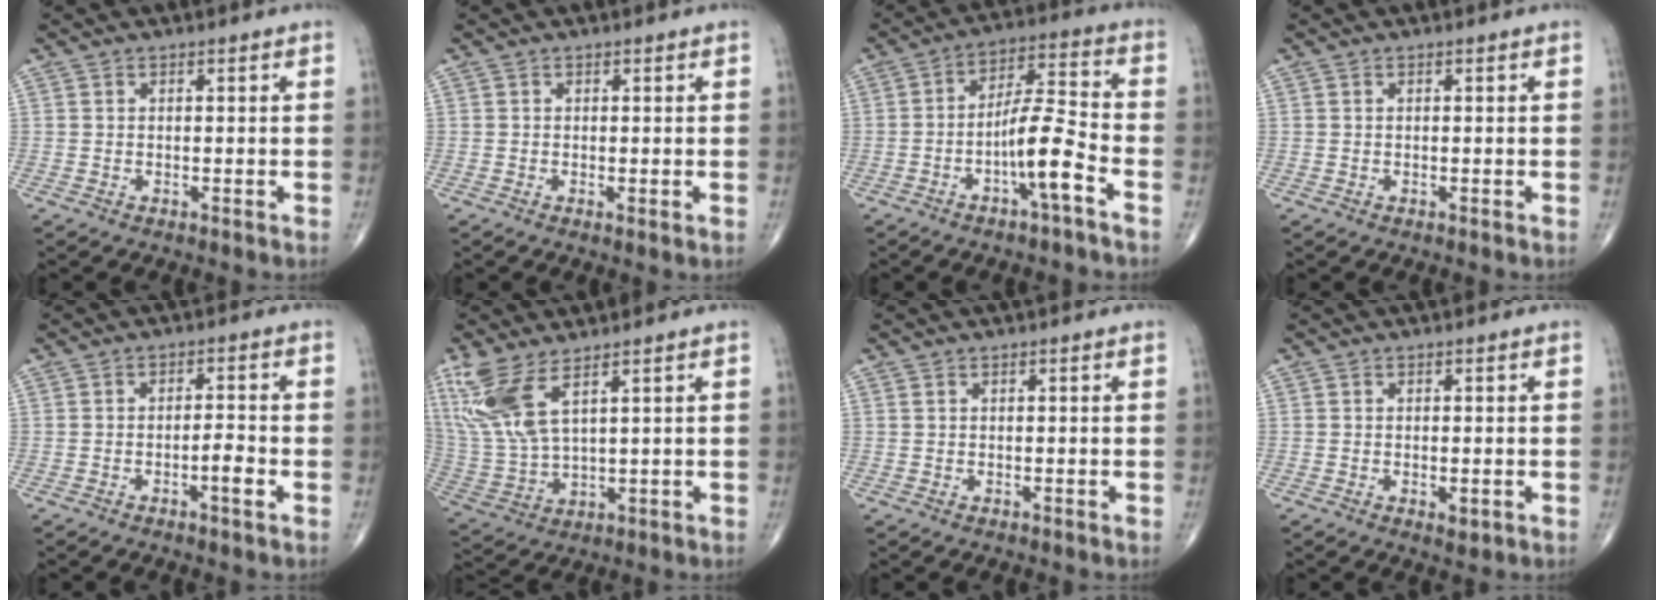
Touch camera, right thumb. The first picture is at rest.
{"total": 0.7, "force": [-0.1, 0.2, 0.7], "torque": [-0.015, -0.004, -0.004]}
{"total": 11.8, "force": [-5.2, 1.8, 10.5], "torque": [-0.194, 0.047, -0.093]}
{"total": 0.0}
{"total": 3.5, "force": [-1.5, 0.7, 3.1], "torque": [-0.051, 0.009, -0.028]}
{"total": 12.0, "force": [6.5, 4.2, 9.2], "torque": [-0.221, -0.023, 0.150]}
{"total": 0.0}
{"total": 1.9, "force": [-0.5, 0.9, 1.6], "torque": [-0.021, -0.004, -0.005]}